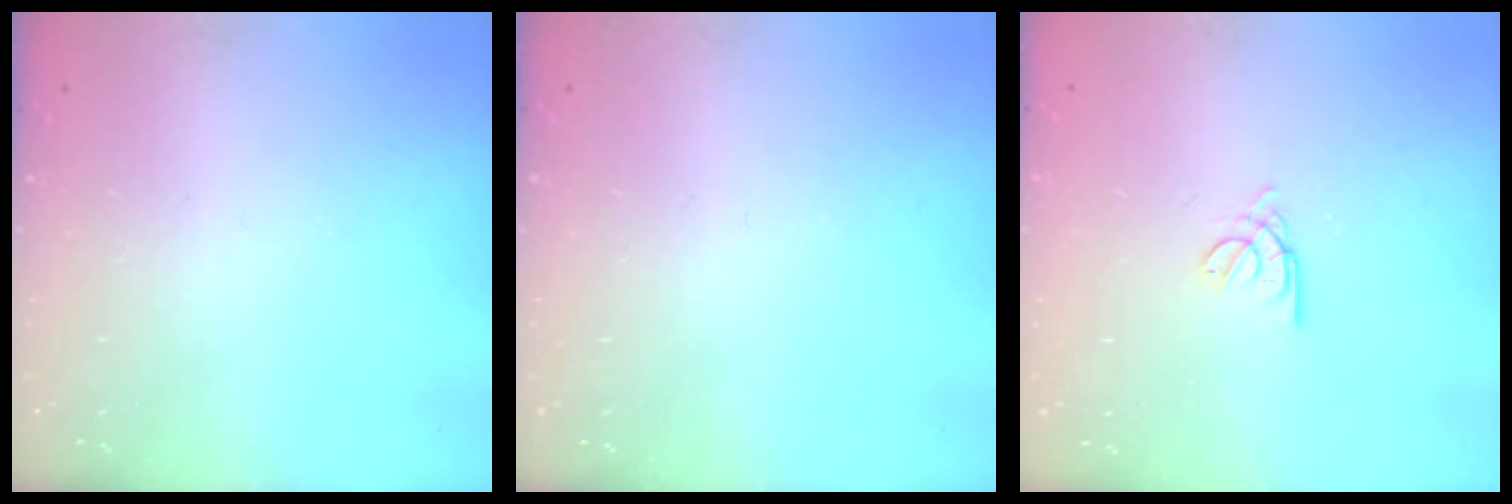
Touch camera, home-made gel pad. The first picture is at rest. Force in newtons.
{"total": 0.0}
{"total": 2.2, "press": 2.1, "slide": 0.6}